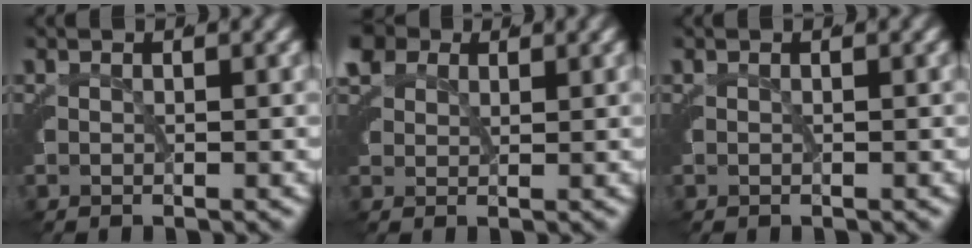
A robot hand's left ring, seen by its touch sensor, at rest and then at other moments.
{"total": 2.6, "force": [1.8, 1.6, 1.0], "torque": [-0.036, -0.002, 0.033]}
{"total": 0.0}